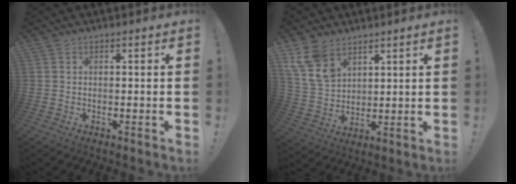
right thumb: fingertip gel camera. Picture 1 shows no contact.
{"total": 11.6, "force": [7.5, 7.2, 5.2], "torque": [-0.106, -0.031, 0.154]}